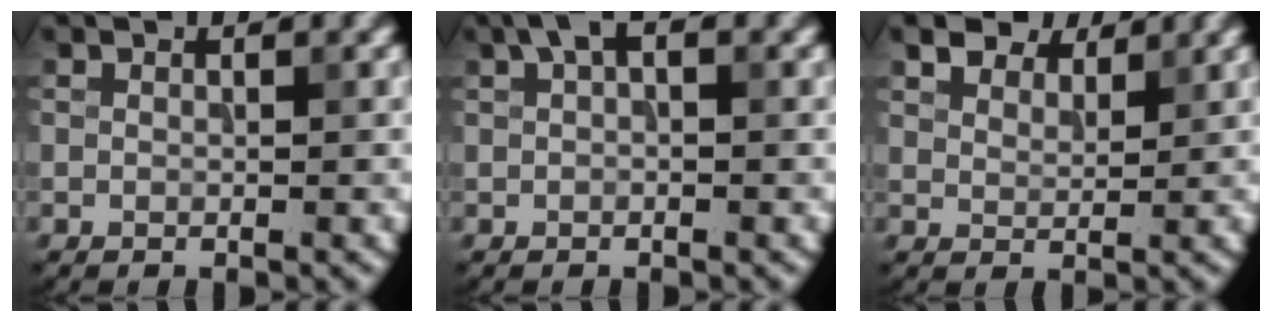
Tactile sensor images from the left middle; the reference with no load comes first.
{"total": 2.1, "force": [1.0, 0.9, 1.6], "torque": [-0.025, 0.009, 0.014]}
{"total": 4.8, "force": [4.0, 2.1, 1.7], "torque": [-0.046, -0.004, 0.076]}